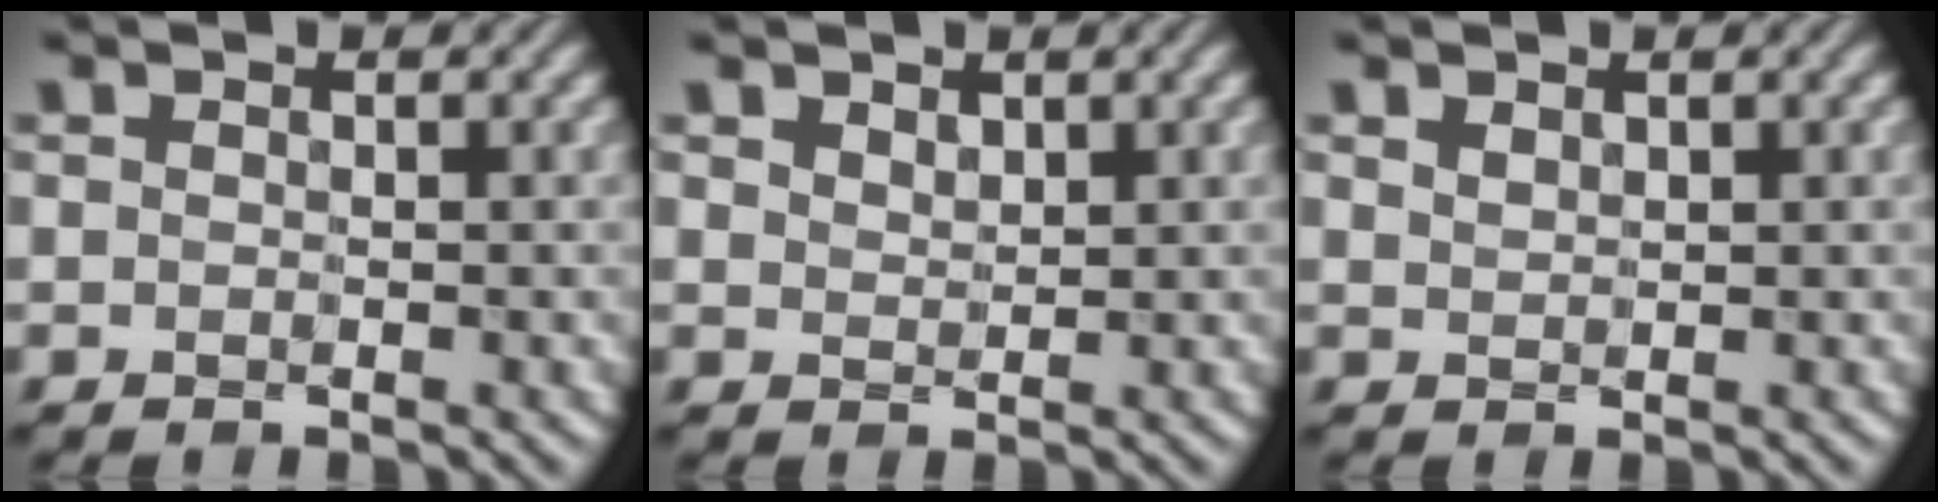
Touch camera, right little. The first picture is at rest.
{"total": 1.6, "force": [1.1, 0.9, 0.8], "torque": [-0.017, 0.000, 0.024]}
{"total": 1.0, "force": [0.7, 0.6, 0.5], "torque": [-0.011, 0.001, 0.017]}